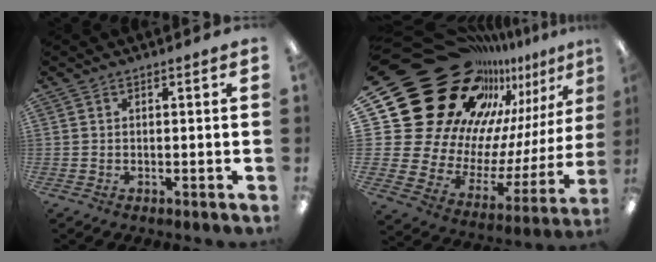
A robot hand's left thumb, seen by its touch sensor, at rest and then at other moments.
{"total": 29.0, "force": [18.2, 18.3, 13.3], "torque": [-0.178, -0.181, 0.384]}